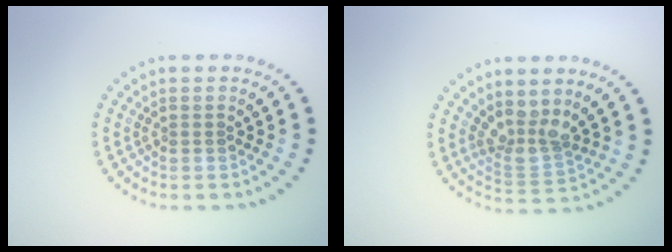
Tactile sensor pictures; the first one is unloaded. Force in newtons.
{"total": 3.1, "press": 2.2, "slide": 2.1}